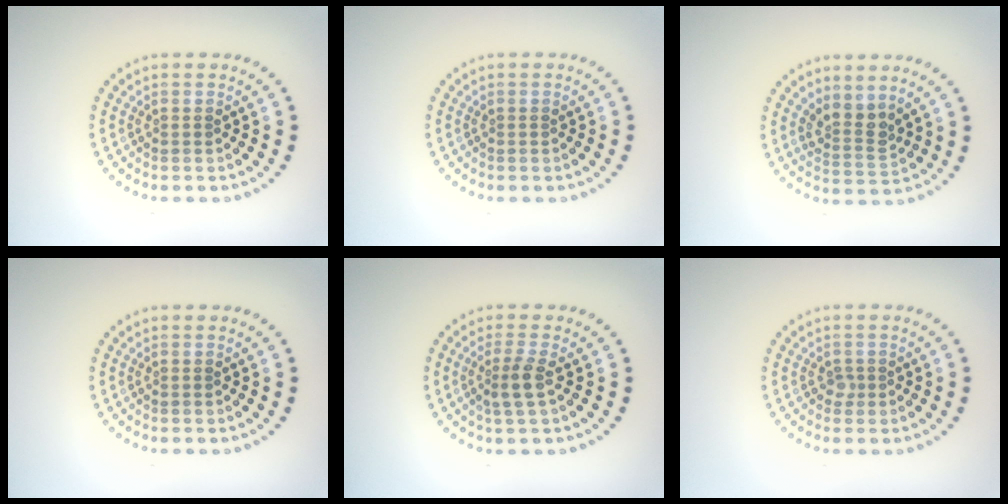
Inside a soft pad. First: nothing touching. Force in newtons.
{"total": 0.0}
{"total": 2.6, "press": 1.9, "slide": 1.7}
{"total": 0.0}
{"total": 2.2, "press": 1.9, "slide": 1.2}
{"total": 0.9, "press": 0.6, "slide": 0.6}